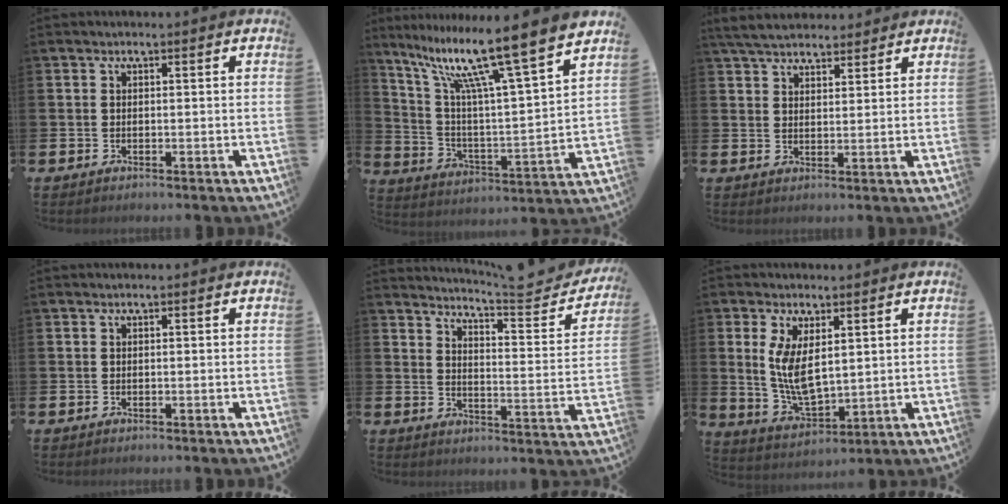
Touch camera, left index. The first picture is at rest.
{"total": 13.4, "force": [10.7, 1.0, 8.1], "torque": [-0.184, -0.070, 0.172]}
{"total": 4.8, "force": [4.6, 1.3, 0.9], "torque": [-0.039, -0.012, 0.086]}
{"total": 0.0}
{"total": 5.6, "force": [5.4, 0.2, 1.7], "torque": [-0.037, -0.051, 0.084]}
{"total": 6.7, "force": [2.5, 3.2, 5.4], "torque": [-0.107, -0.017, 0.042]}